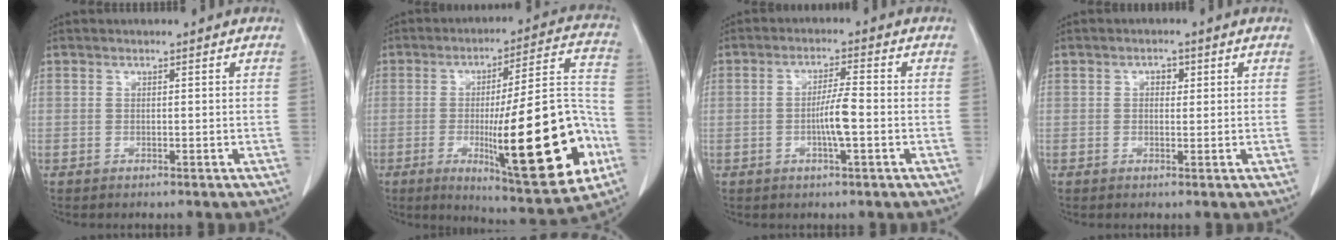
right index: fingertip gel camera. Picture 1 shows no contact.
{"total": 24.6, "force": [-7.0, 3.0, 23.4], "torque": [-0.308, -0.004, -0.092]}
{"total": 4.8, "force": [-1.0, 0.2, 4.7], "torque": [-0.092, -0.002, -0.020]}
{"total": 1.7, "force": [0.5, 1.1, 1.1], "torque": [-0.015, 0.005, 0.005]}